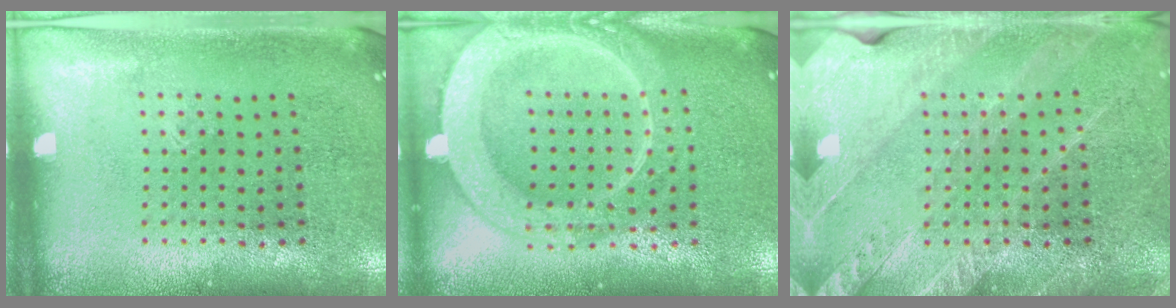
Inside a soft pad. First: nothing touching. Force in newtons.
{"total": 4.0, "press": 4.0, "slide": 0.4}
{"total": 2.6, "press": 2.5, "slide": 0.7}